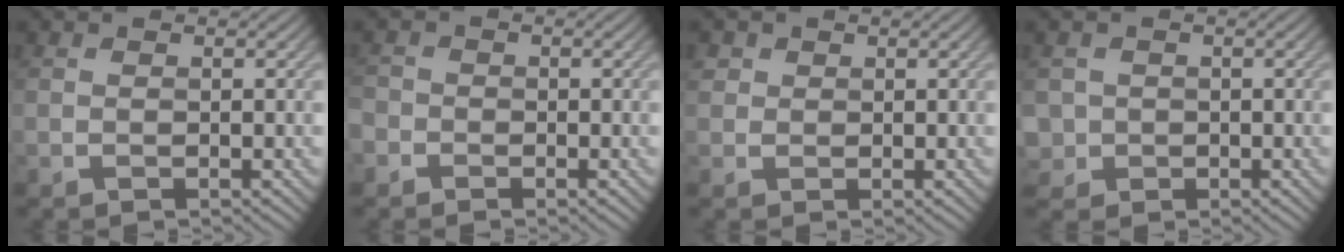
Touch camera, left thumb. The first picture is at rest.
{"total": 1.7, "force": [-1.0, 1.4, 0.3], "torque": [-0.003, 0.003, -0.029]}
{"total": 1.8, "force": [0.9, 1.6, 0.3], "torque": [-0.005, 0.002, 0.010]}
{"total": 2.4, "force": [-0.1, 2.4, 0.2], "torque": [-0.007, -0.006, -0.005]}